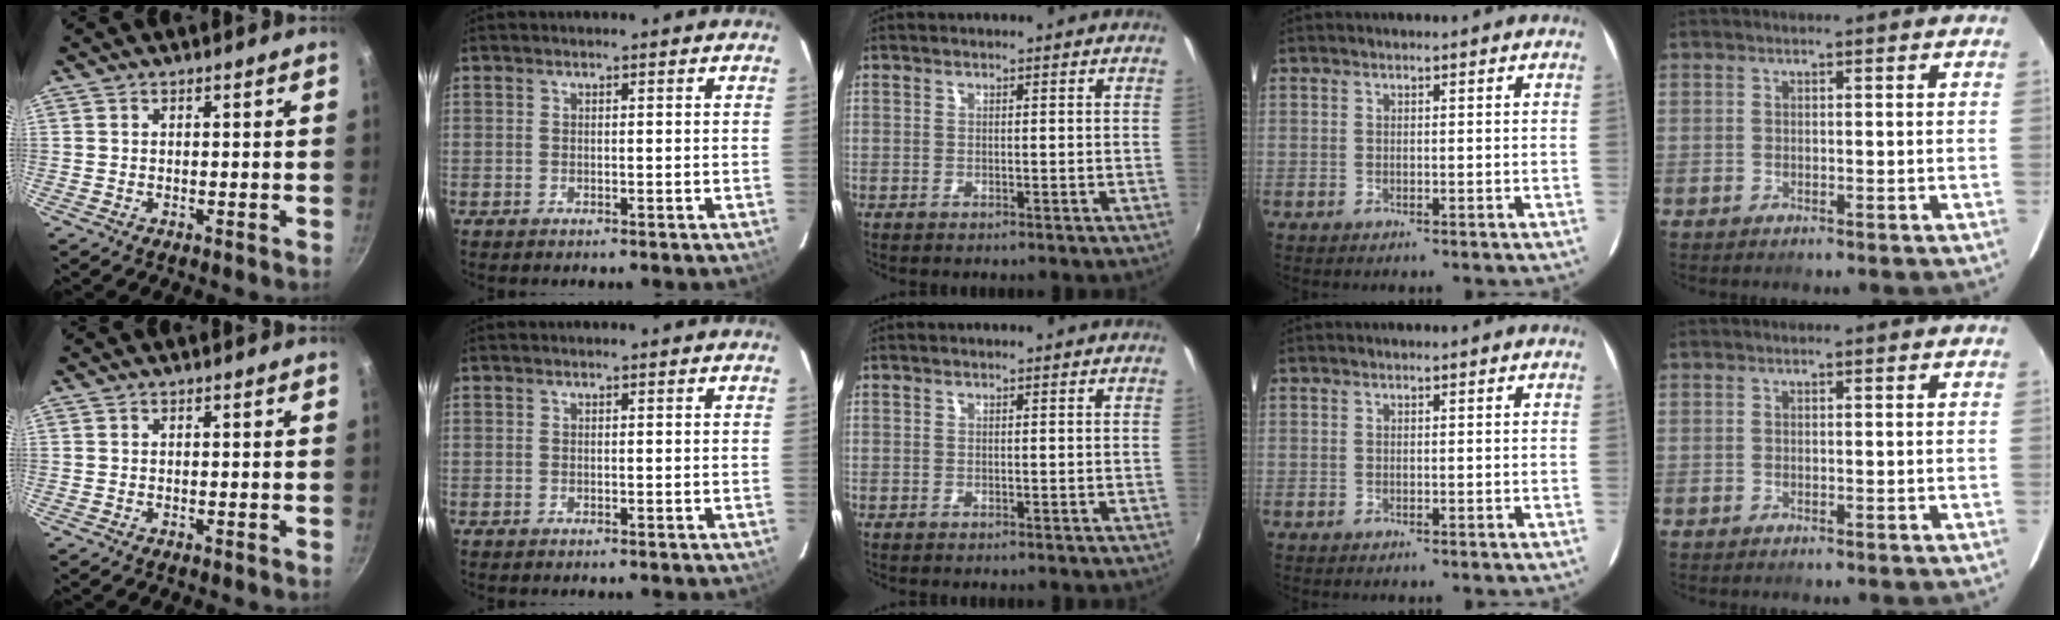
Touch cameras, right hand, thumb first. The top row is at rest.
{}